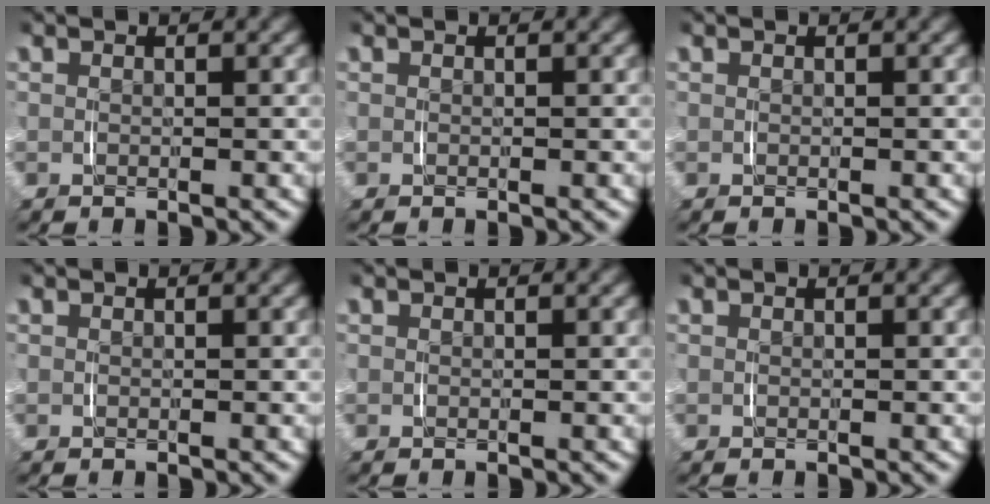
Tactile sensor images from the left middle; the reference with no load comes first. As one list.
[{"total": 0.0}, {"total": 0.0}, {"total": 0.0}, {"total": 0.0}, {"total": 0.0}]